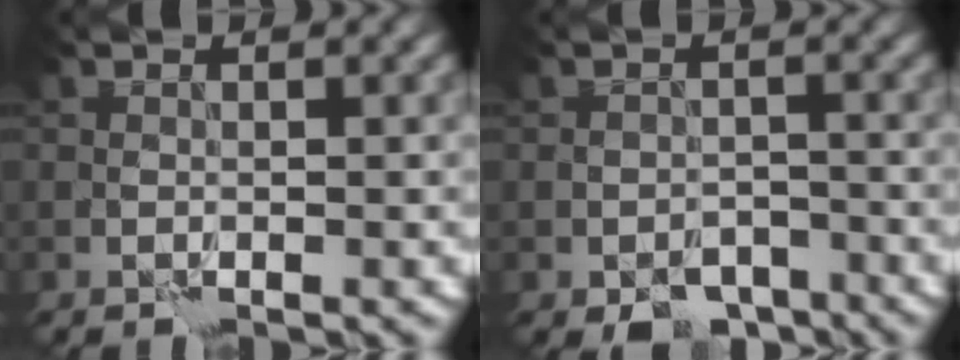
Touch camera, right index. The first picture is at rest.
{"total": 3.4, "force": [-2.4, 1.9, 1.3], "torque": [-0.010, -0.009, -0.038]}